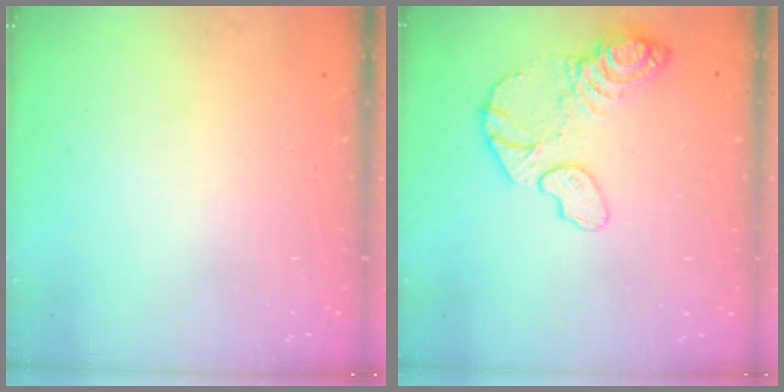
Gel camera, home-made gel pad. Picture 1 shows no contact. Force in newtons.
{"total": 11.4, "press": 11.4, "slide": 0.9}